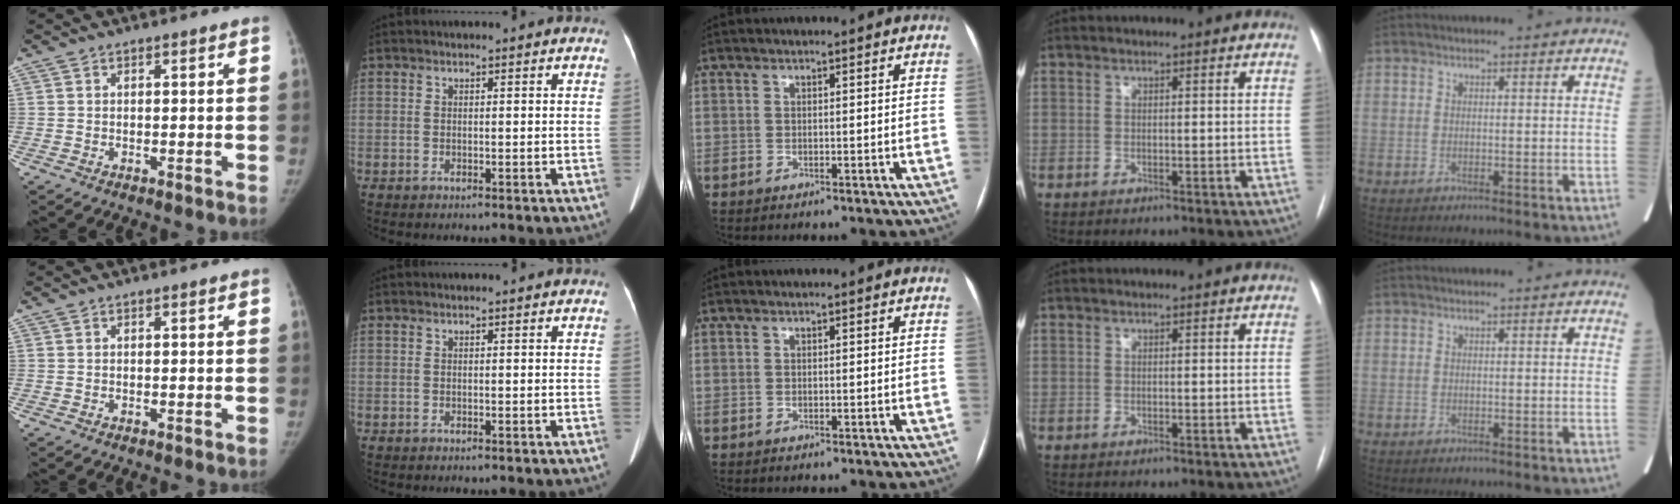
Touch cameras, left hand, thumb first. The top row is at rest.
{}